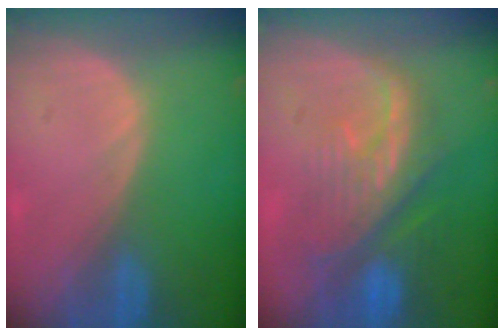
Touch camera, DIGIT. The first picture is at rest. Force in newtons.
{"total": 10.2, "press": 8.9, "slide": 4.9}